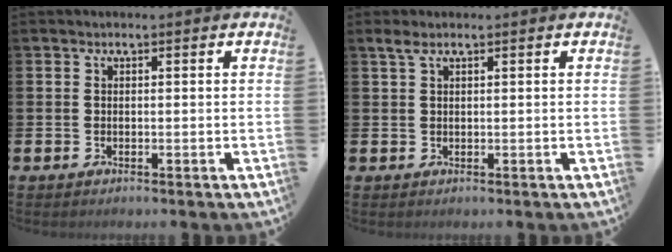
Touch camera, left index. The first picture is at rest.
{"total": 1.6, "force": [1.1, 0.4, 1.1], "torque": [-0.022, 0.004, 0.018]}